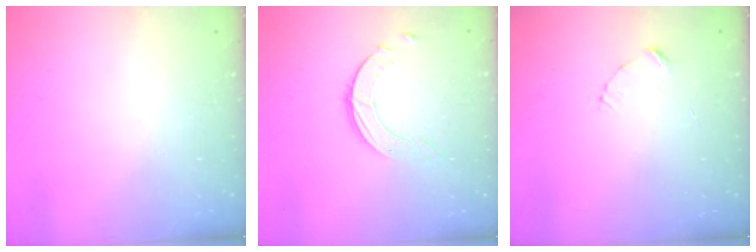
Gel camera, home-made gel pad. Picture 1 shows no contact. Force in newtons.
{"total": 3.7, "press": 3.6, "slide": 0.4}
{"total": 2.4, "press": 2.4, "slide": 0.2}